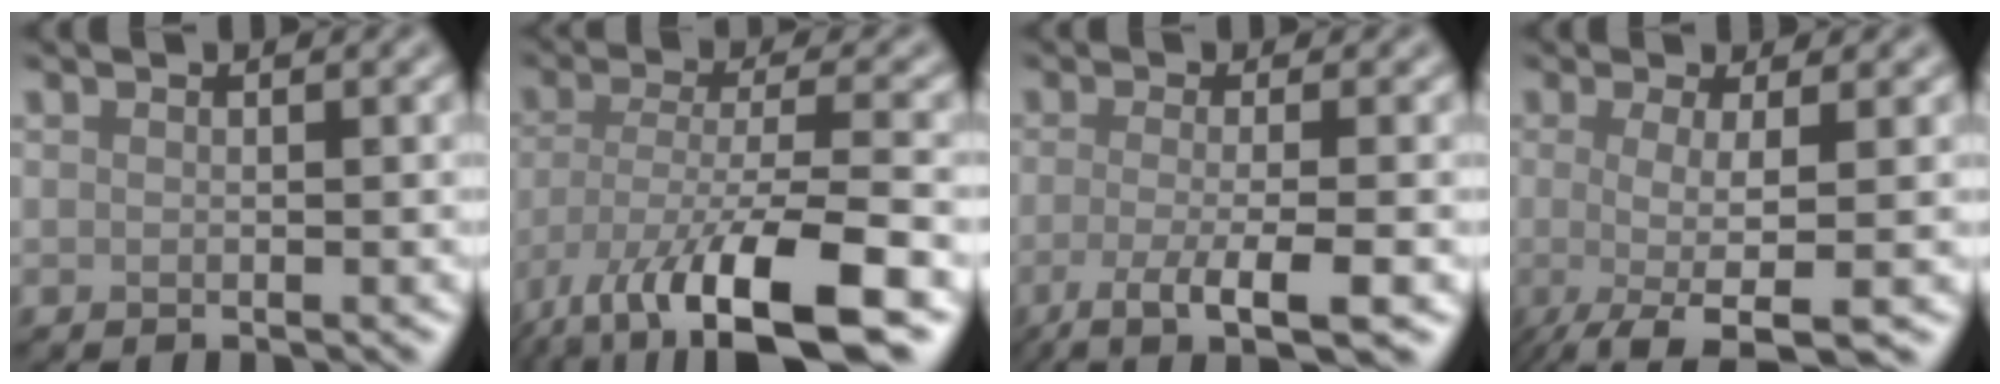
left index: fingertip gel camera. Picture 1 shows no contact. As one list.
[{"total": 11.5, "force": [-6.4, 3.7, 8.8], "torque": [-0.163, -0.025, -0.111]}, {"total": 6.0, "force": [-2.4, 1.3, 5.3], "torque": [-0.083, -0.005, -0.051]}, {"total": 5.4, "force": [-2.0, 1.1, 4.9], "torque": [-0.073, -0.010, -0.047]}]